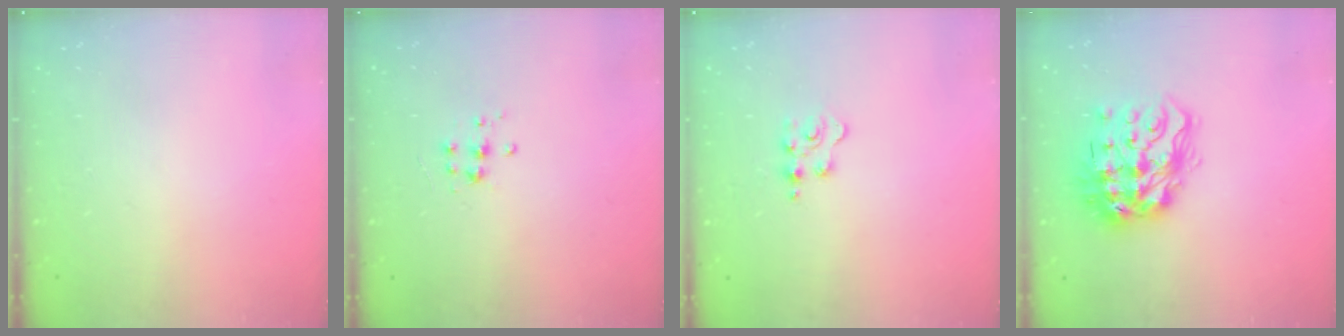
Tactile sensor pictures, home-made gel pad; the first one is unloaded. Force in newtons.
{"total": 4.6, "press": 4.6, "slide": 0.5}
{"total": 2.1, "press": 2.1, "slide": 0.3}
{"total": 17.4, "press": 17.4, "slide": 1.5}